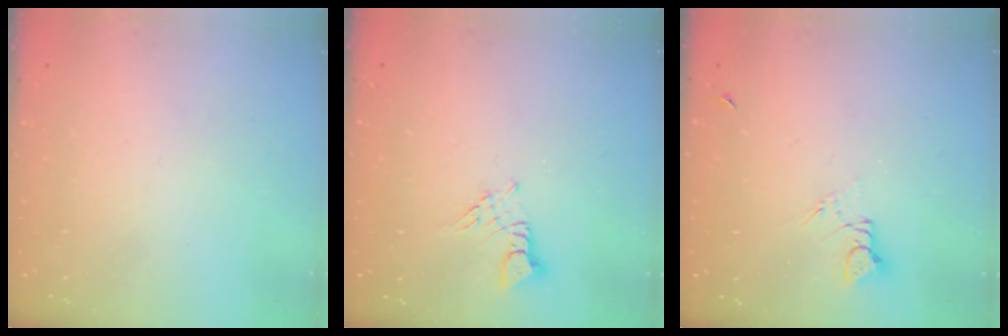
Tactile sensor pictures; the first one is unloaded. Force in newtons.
{"total": 2.9, "press": 2.9, "slide": 0.3}
{"total": 1.5, "press": 1.5, "slide": 0.2}